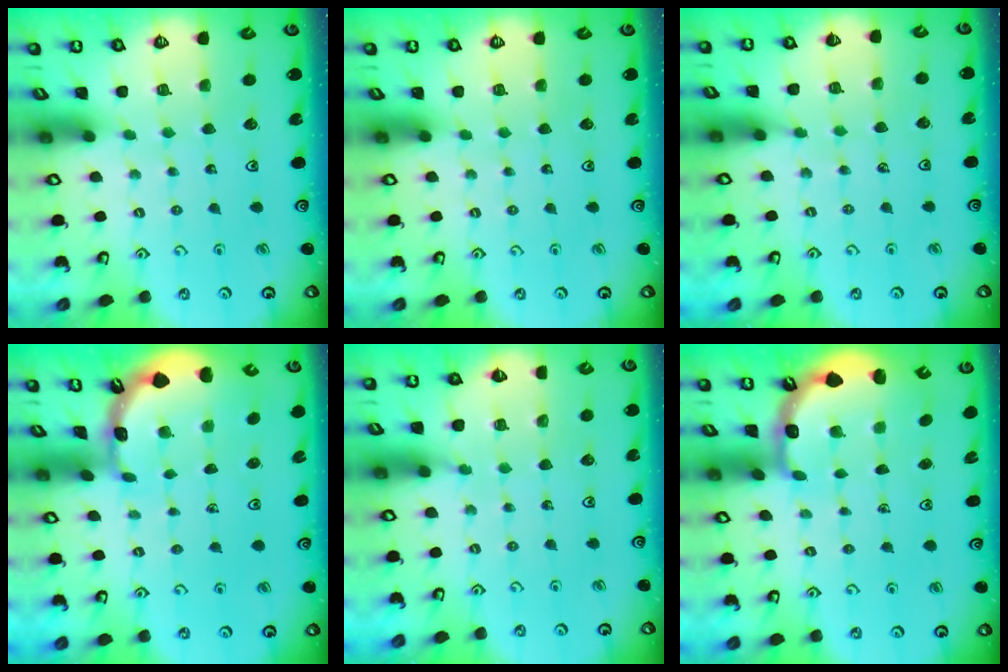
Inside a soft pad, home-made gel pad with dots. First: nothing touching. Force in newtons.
{"total": 0.0}
{"total": 5.1, "press": 5.0, "slide": 0.8}
{"total": 1.6, "press": 1.6, "slide": 0.3}
{"total": 5.1, "press": 4.4, "slide": 2.5}
{"total": 3.1, "press": 2.5, "slide": 1.9}